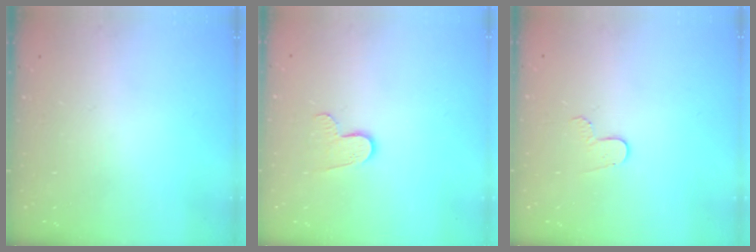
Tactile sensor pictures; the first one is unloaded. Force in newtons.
{"total": 5.9, "press": 5.9, "slide": 0.4}
{"total": 4.9, "press": 4.8, "slide": 0.4}